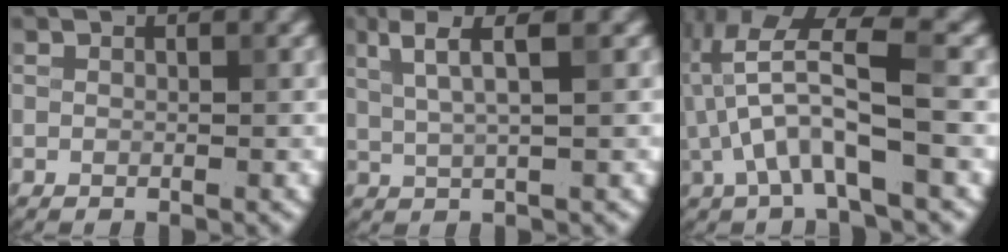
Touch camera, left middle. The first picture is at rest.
{"total": 4.1, "force": [1.8, 0.7, 3.6], "torque": [-0.068, 0.004, 0.036]}
{"total": 7.2, "force": [-0.6, 2.0, 6.9], "torque": [-0.152, 0.017, -0.016]}